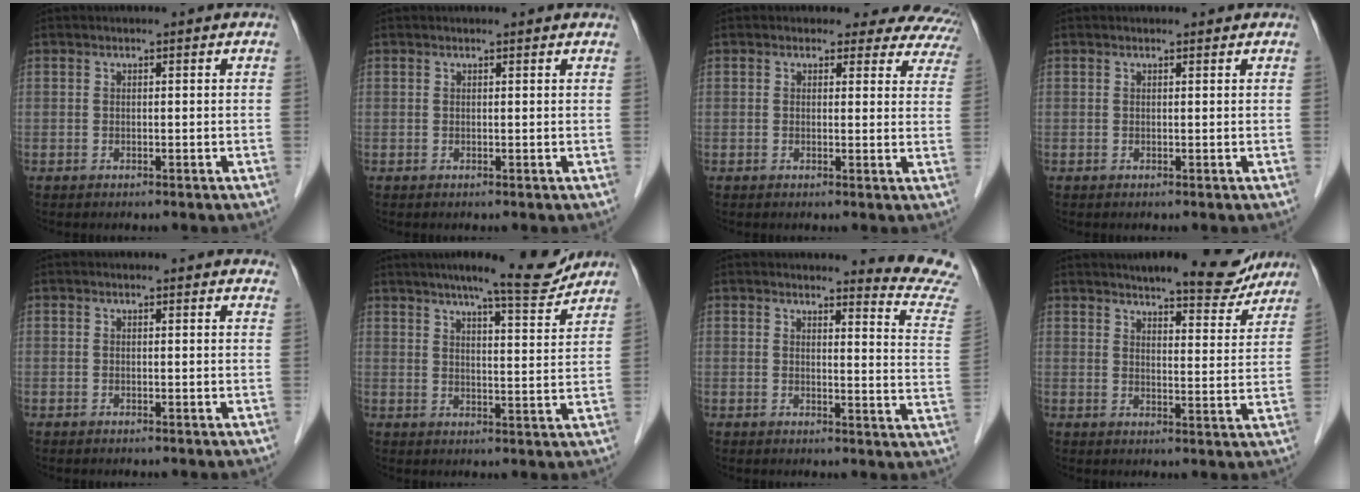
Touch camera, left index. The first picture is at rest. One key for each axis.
{"total": 1.9, "fx": 1.8, "fy": 0.4, "fz": 0.5, "tx": -0.015, "ty": 0.011, "tz": 0.015}
{"total": 11.2, "fx": 10.0, "fy": 4.9, "fz": 1.0, "tx": 0.035, "ty": -0.023, "tz": 0.066}
{"total": 1.4, "fx": 1.2, "fy": 0.5, "fz": 0.4, "tx": -0.010, "ty": 0.009, "tz": 0.013}
{"total": 5.0, "fx": 4.7, "fy": 1.1, "fz": 1.3, "tx": -0.007, "ty": 0.007, "tz": 0.036}
{"total": 11.0, "fx": 9.6, "fy": 0.6, "fz": 5.3, "tx": -0.073, "ty": -0.003, "tz": 0.125}
{"total": 10.1, "fx": 9.9, "fy": -1.7, "fz": -0.1, "tx": -0.004, "ty": -0.126, "tz": 0.091}
{"total": 12.6, "fx": 11.4, "fy": 2.5, "fz": 4.9, "tx": -0.053, "ty": -0.011, "tz": 0.139}